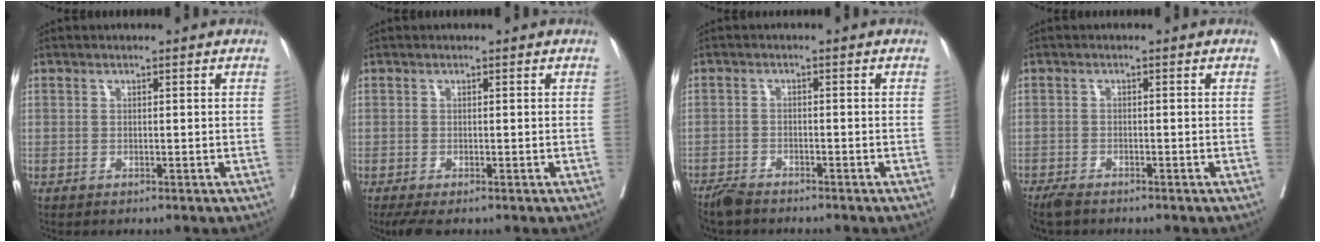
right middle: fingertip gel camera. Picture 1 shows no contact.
{"total": 2.8, "force": [-2.0, 0.7, 1.9], "torque": [-0.034, -0.011, -0.033]}
{"total": 3.4, "force": [-3.2, 0.7, 1.0], "torque": [-0.016, -0.009, -0.057]}
{"total": 3.4, "force": [-3.0, 0.8, 1.4], "torque": [-0.024, -0.009, -0.050]}